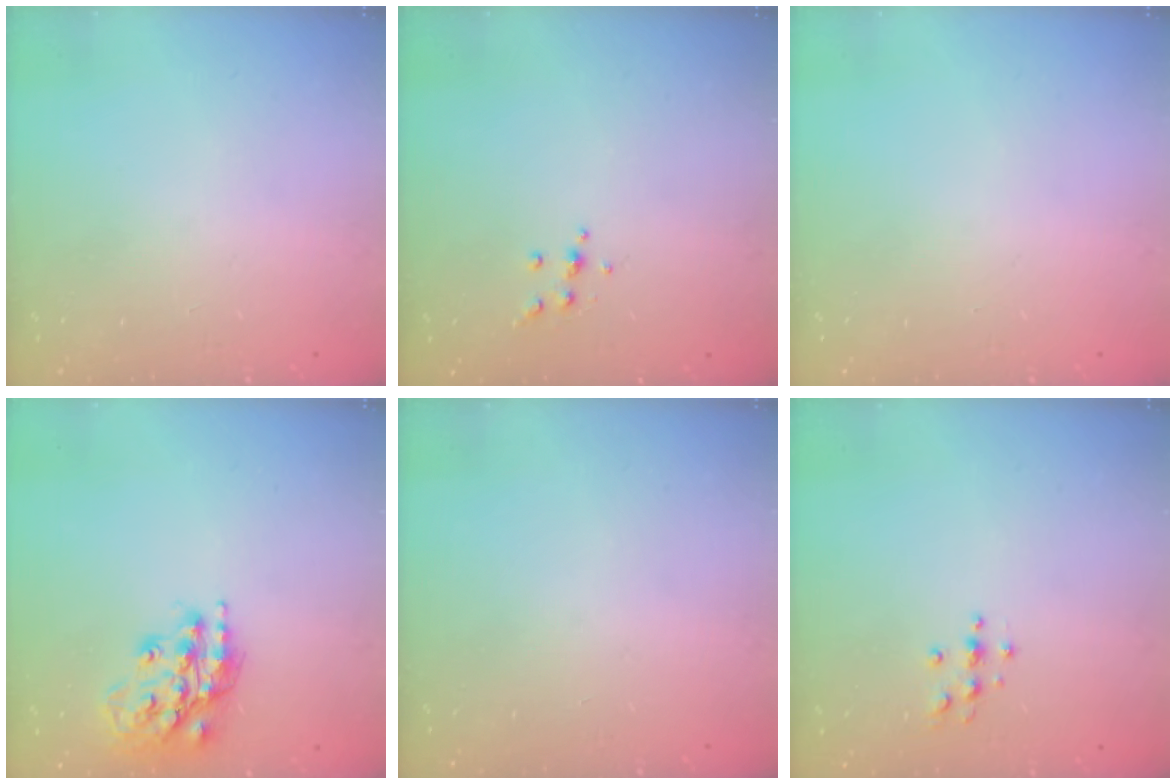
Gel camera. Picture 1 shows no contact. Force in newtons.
{"total": 4.1, "press": 4.0, "slide": 1.0}
{"total": 0.0}
{"total": 17.5, "press": 17.4, "slide": 1.4}
{"total": 0.0}
{"total": 3.5, "press": 3.4, "slide": 0.5}